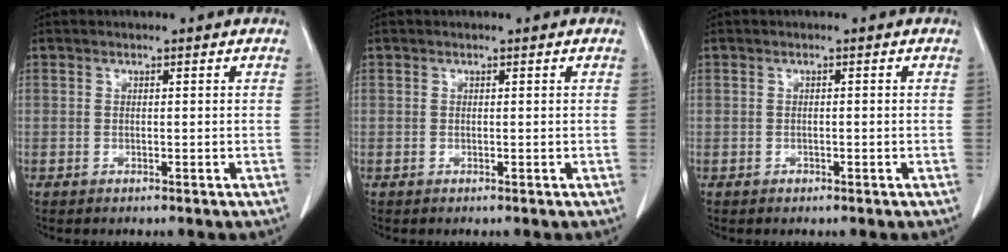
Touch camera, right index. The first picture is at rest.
{"total": 0.0}
{"total": 0.7, "force": [-0.1, 0.6, 0.4], "torque": [-0.007, 0.003, 0.000]}